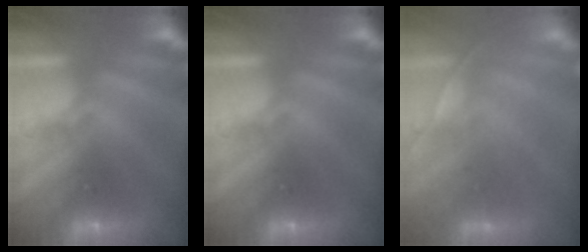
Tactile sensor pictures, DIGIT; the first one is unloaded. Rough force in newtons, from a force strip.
{"total": 0.0}
{"total": 1.9}